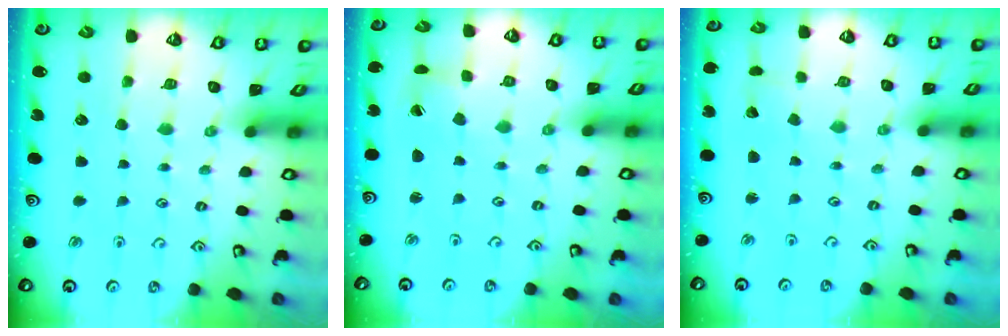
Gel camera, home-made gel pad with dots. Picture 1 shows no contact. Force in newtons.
{"total": 2.2, "press": 2.2, "slide": 0.1}
{"total": 2.5, "press": 2.5, "slide": 0.2}